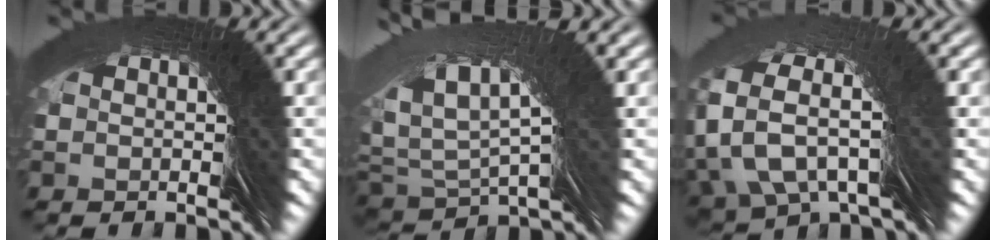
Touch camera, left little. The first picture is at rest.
{"total": 3.6, "force": [2.9, 0.3, 2.0], "torque": [-0.059, 0.021, 0.053]}
{"total": 4.0, "force": [4.0, -0.2, -0.5], "torque": [-0.035, 0.029, 0.053]}